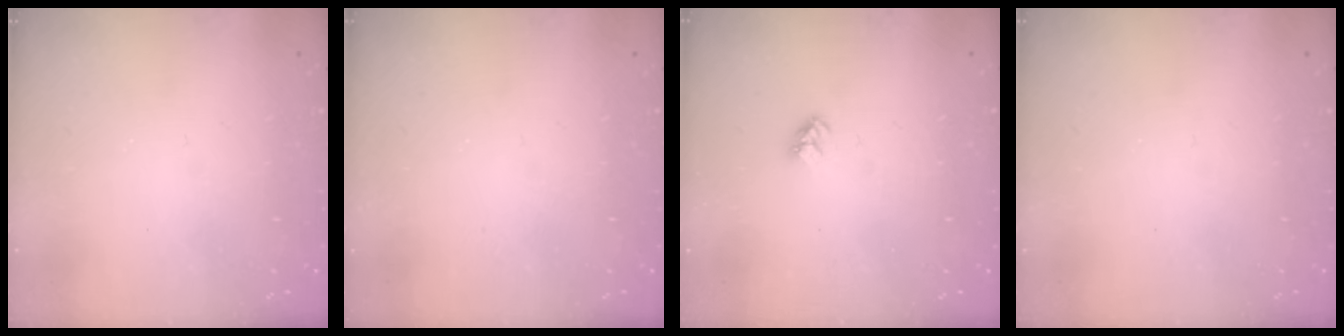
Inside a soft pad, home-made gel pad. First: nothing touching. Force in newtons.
{"total": 0.0}
{"total": 3.2, "press": 3.1, "slide": 0.3}
{"total": 0.0}